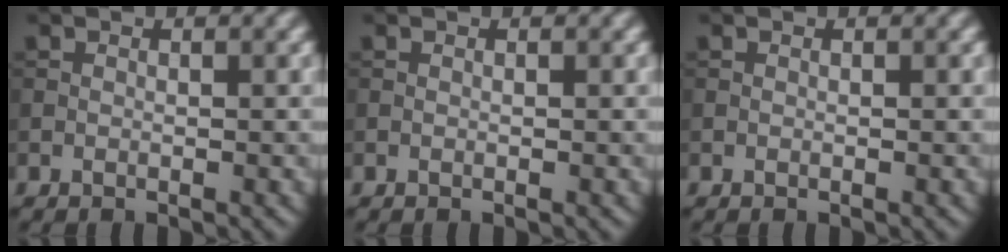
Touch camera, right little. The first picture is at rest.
{"total": 0.0}
{"total": 0.0}